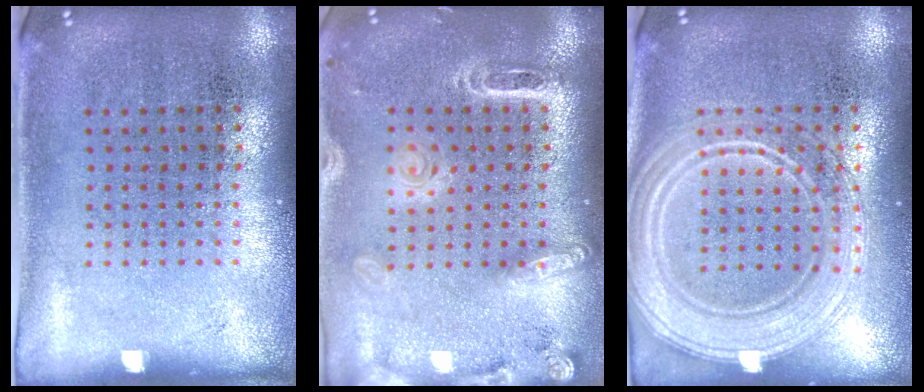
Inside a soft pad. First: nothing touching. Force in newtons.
{"total": 2.1, "press": 1.8, "slide": 1.0}
{"total": 3.7, "press": 3.6, "slide": 0.6}